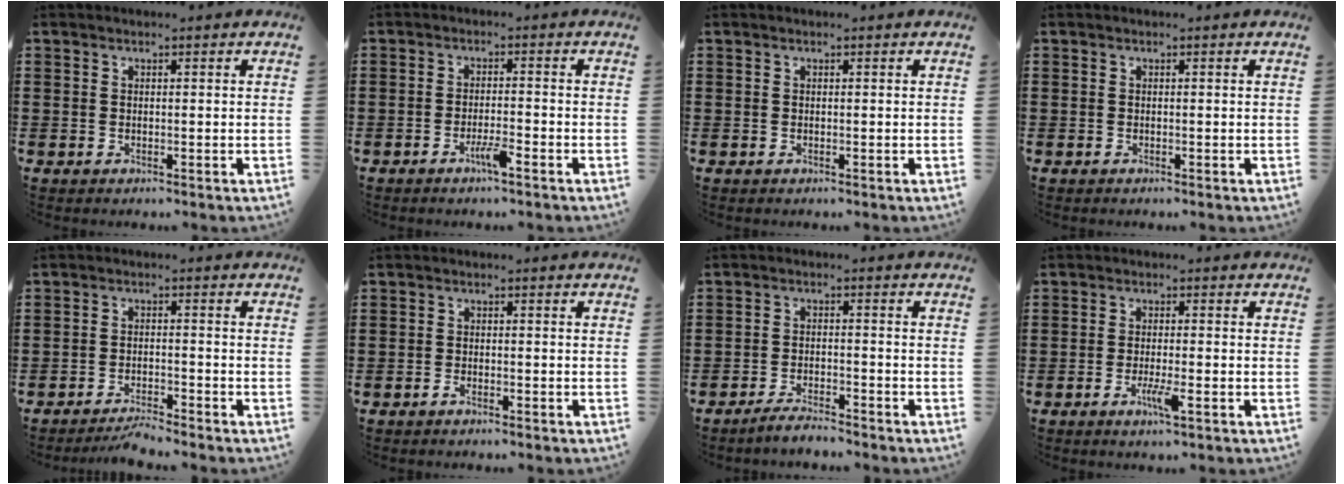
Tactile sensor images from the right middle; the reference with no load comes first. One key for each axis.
{"total": 3.0, "fx": -1.9, "fy": 0.2, "fz": 2.3, "tx": -0.045, "ty": -0.001, "tz": -0.037}
{"total": 0.0}
{"total": 0.0}
{"total": 2.9, "fx": -2.9, "fy": 0.0, "fz": 0.7, "tx": -0.015, "ty": 0.002, "tz": -0.059}
{"total": 1.1, "fx": -1.0, "fy": 0.1, "fz": 0.5, "tx": -0.013, "ty": -0.002, "tz": -0.019}
{"total": 3.2, "fx": -3.0, "fy": 0.1, "fz": 1.0, "tx": -0.018, "ty": 0.004, "tz": -0.060}
{"total": 3.3, "fx": -1.6, "fy": 0.4, "fz": 2.9, "tx": -0.061, "ty": -0.009, "tz": -0.032}